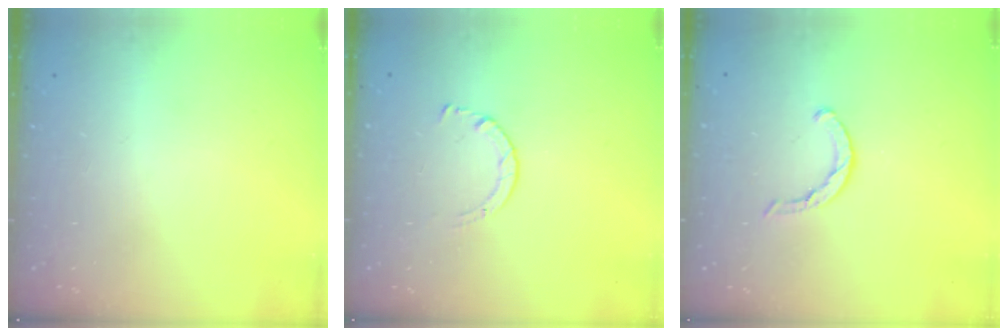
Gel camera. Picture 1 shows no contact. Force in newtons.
{"total": 1.7, "press": 1.7, "slide": 0.2}
{"total": 3.0, "press": 3.0, "slide": 0.3}